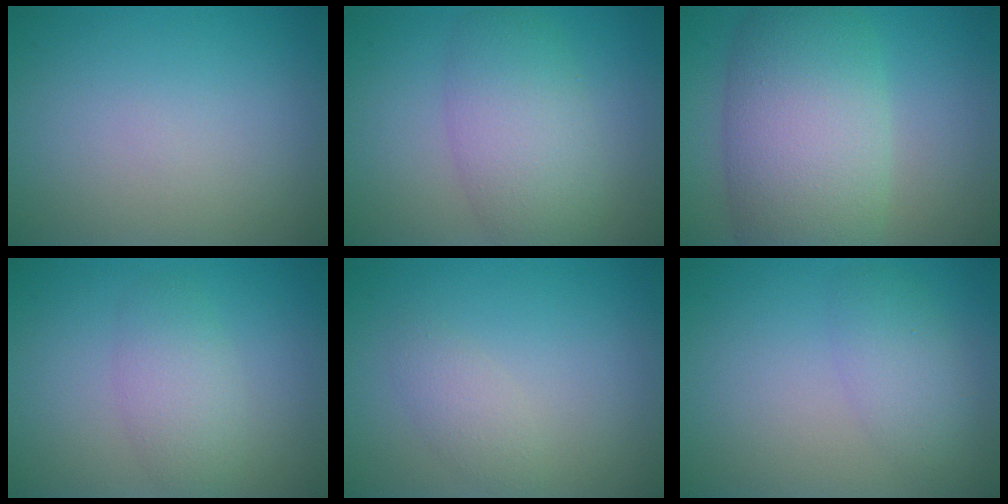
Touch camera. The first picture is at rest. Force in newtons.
{"total": 5.6, "press": 5.6, "slide": 0.3}
{"total": 9.9, "press": 9.9, "slide": 0.4}
{"total": 3.0, "press": 3.0, "slide": 0.2}
{"total": 1.6, "press": 1.6, "slide": 0.2}
{"total": 2.8, "press": 2.8, "slide": 0.2}